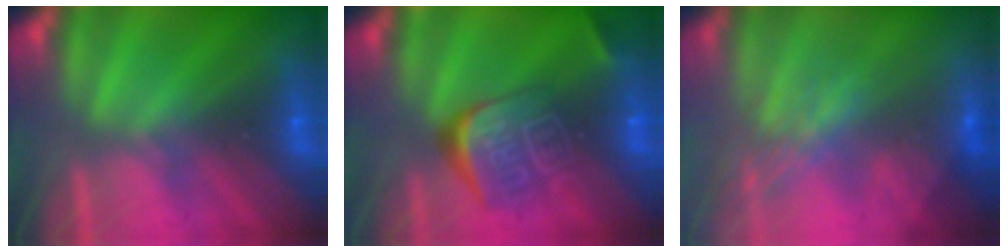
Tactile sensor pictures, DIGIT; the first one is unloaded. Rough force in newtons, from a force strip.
{"total": 9.4}
{"total": 2.7}